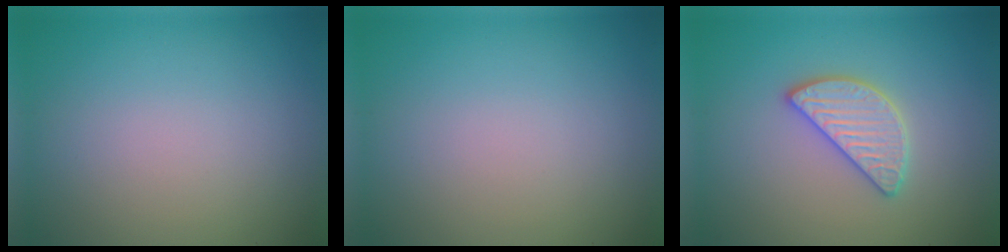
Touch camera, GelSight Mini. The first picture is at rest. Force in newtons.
{"total": 0.0}
{"total": 3.0, "press": 3.0, "slide": 0.2}